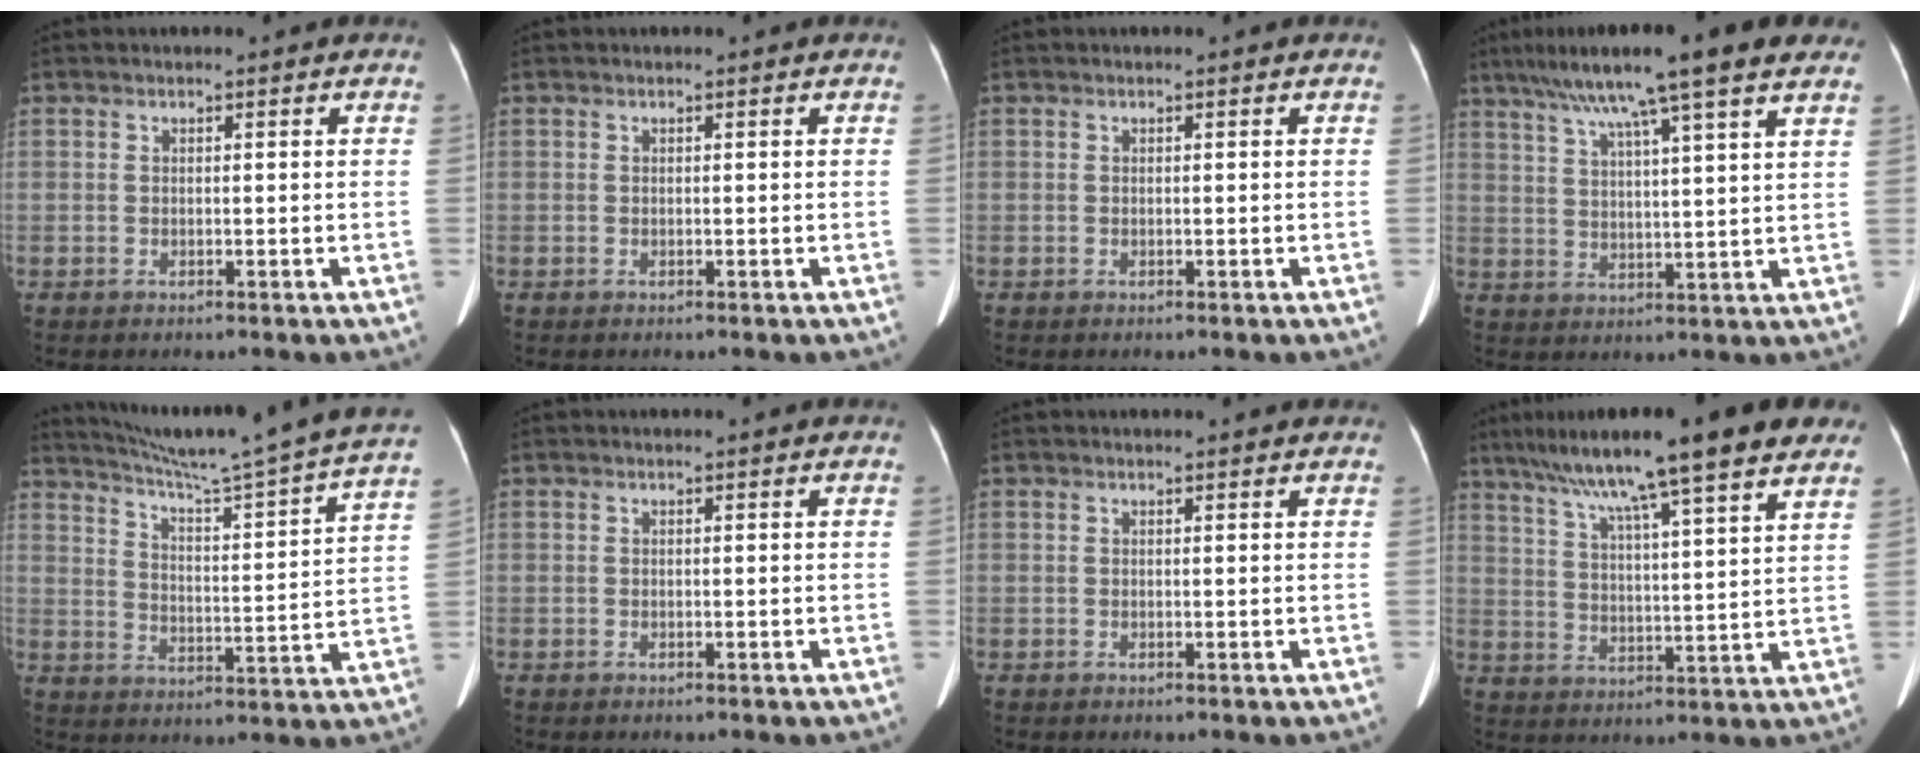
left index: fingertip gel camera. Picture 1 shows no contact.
{"total": 0.0}
{"total": 0.0}
{"total": 17.2, "force": [12.3, 0.7, 12.0], "torque": [-0.198, 0.045, 0.172]}
{"total": 24.0, "force": [21.3, -1.5, 11.0], "torque": [-0.178, -0.061, 0.282]}
{"total": 0.8, "force": [0.8, 0.0, 0.2], "torque": [-0.007, 0.008, 0.010]}
{"total": 3.3, "force": [3.1, 0.4, 0.8], "torque": [-0.015, 0.014, 0.031]}
{"total": 21.0, "force": [15.6, 1.4, 13.9], "torque": [-0.229, 0.036, 0.223]}